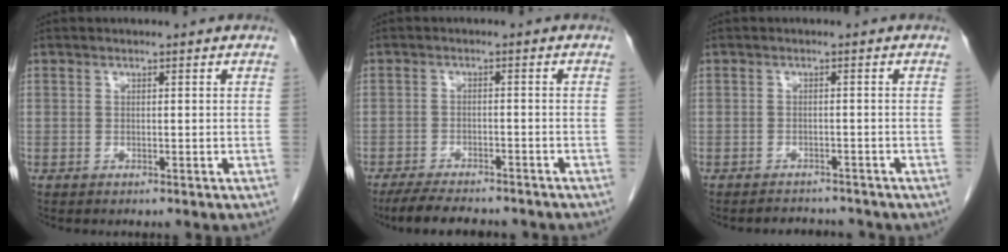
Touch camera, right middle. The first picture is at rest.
{"total": 9.9, "force": [-8.6, 2.3, 4.3], "torque": [-0.068, -0.011, -0.126]}
{"total": 4.2, "force": [-3.9, 1.5, 0.4], "torque": [-0.004, 0.002, -0.050]}